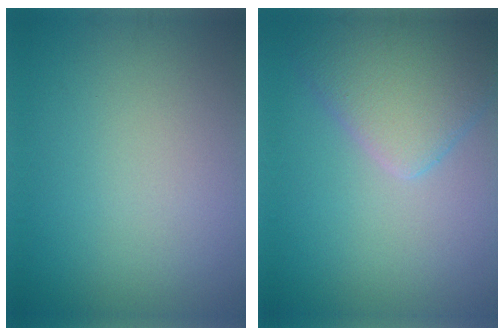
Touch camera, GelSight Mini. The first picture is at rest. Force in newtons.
{"total": 5.5, "press": 5.5, "slide": 0.3}